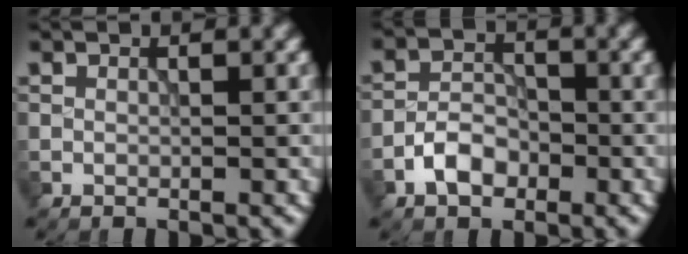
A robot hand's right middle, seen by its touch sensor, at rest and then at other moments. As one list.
[{"total": 3.3, "force": [-1.7, 2.1, 1.9], "torque": [-0.030, 0.008, -0.036]}]